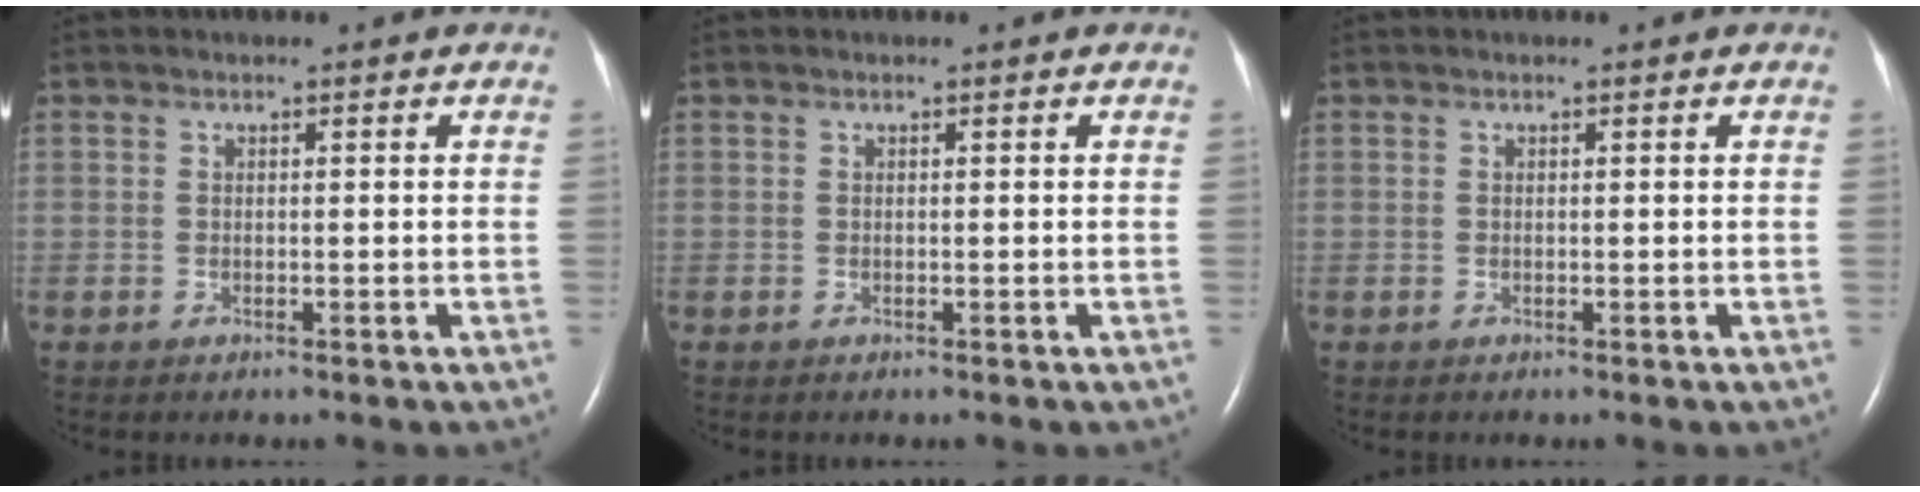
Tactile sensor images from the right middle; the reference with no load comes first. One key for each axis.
{"total": 0.0}
{"total": 0.0}